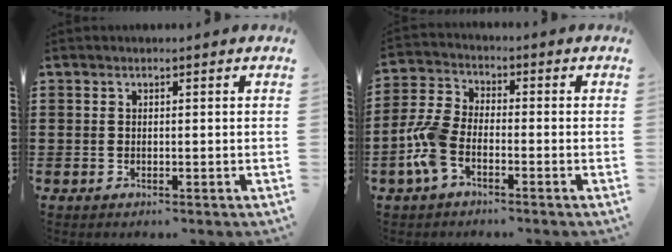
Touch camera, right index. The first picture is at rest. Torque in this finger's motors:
{"motor_torque": [2.00, -0.14, 0.64, 0.21]}